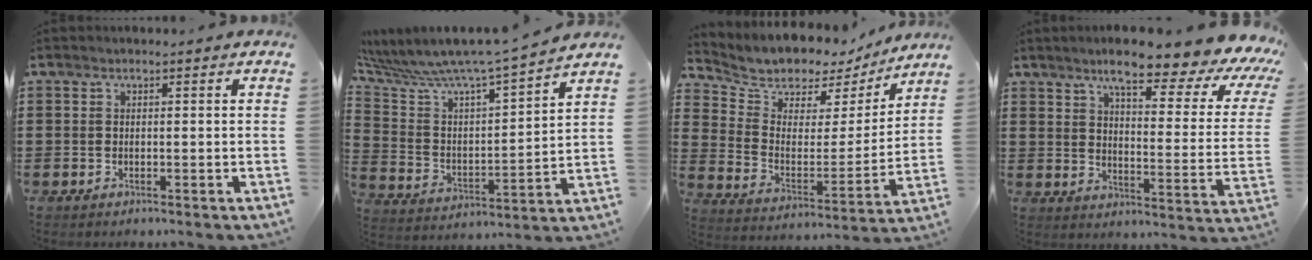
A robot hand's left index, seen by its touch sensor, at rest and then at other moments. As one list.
[{"total": 7.8, "force": [7.3, 0.1, 2.6], "torque": [-0.087, -0.064, 0.117]}, {"total": 5.6, "force": [5.1, 2.4, -0.2], "torque": [-0.038, -0.044, 0.085]}, {"total": 9.3, "force": [7.2, 1.2, 5.9], "torque": [-0.112, -0.051, 0.110]}]